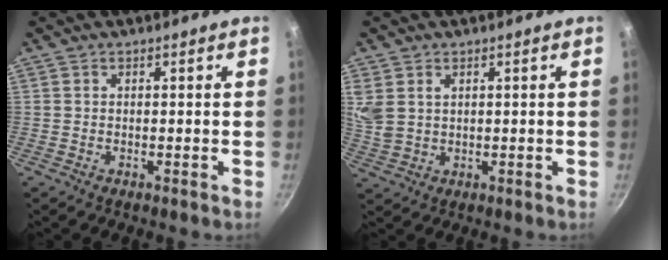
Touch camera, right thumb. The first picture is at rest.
{"total": 5.3, "force": [2.0, 3.6, 3.2], "torque": [-0.060, -0.005, 0.049]}